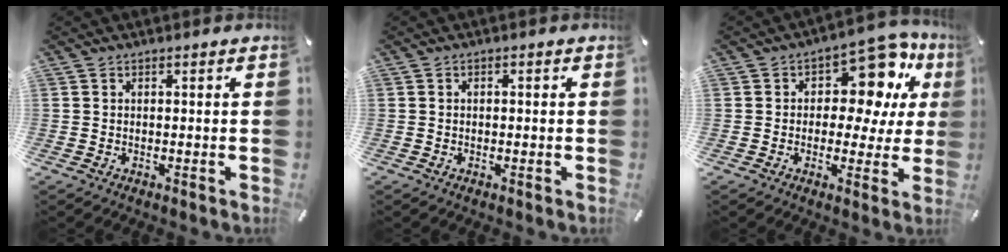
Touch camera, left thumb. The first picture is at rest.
{"total": 0.7, "force": [-0.1, 0.6, 0.4], "torque": [-0.007, 0.003, -0.004]}
{"total": 13.7, "force": [6.9, 8.1, 8.6], "torque": [-0.108, -0.050, 0.121]}